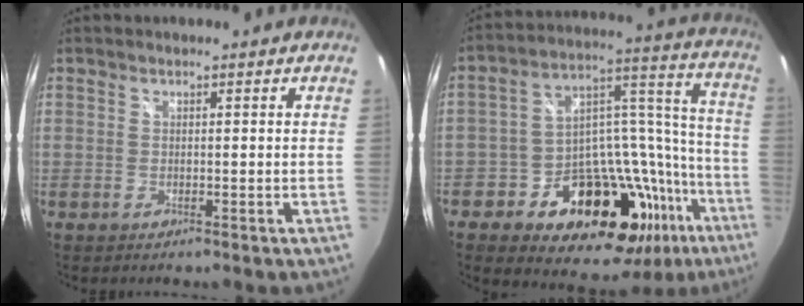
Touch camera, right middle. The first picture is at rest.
{"total": 27.0, "force": [-15.1, 16.4, 15.2], "torque": [-0.227, 0.055, -0.206]}